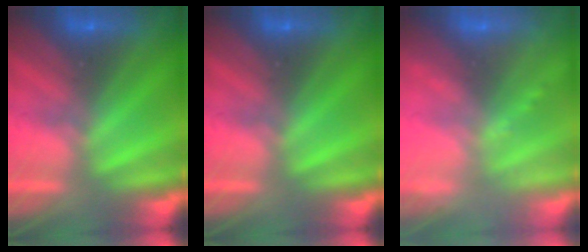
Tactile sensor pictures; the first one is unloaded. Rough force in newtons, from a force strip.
{"total": 0.0}
{"total": 2.4}